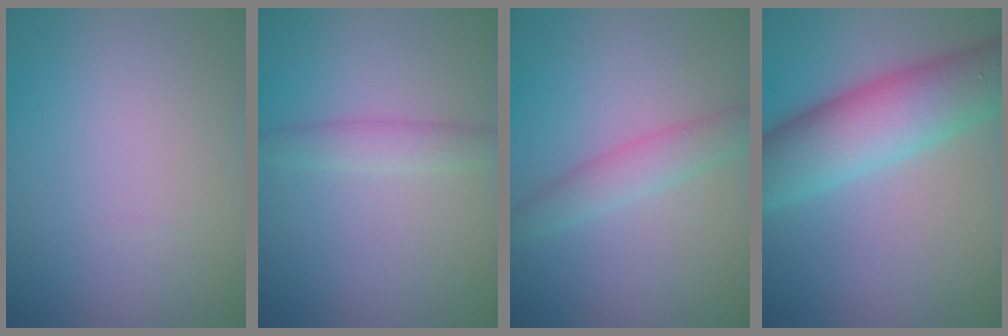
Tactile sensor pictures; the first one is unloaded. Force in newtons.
{"total": 1.9, "press": 1.9, "slide": 0.1}
{"total": 2.6, "press": 2.6, "slide": 0.1}
{"total": 8.2, "press": 8.2, "slide": 0.2}